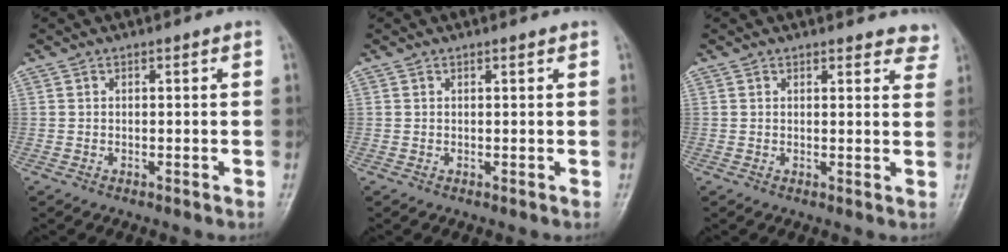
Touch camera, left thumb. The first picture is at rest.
{"total": 0.5, "force": [0.4, 0.1, 0.3], "torque": [-0.008, -0.002, 0.006]}
{"total": 5.2, "force": [4.8, 1.8, 1.1], "torque": [0.021, -0.023, 0.038]}